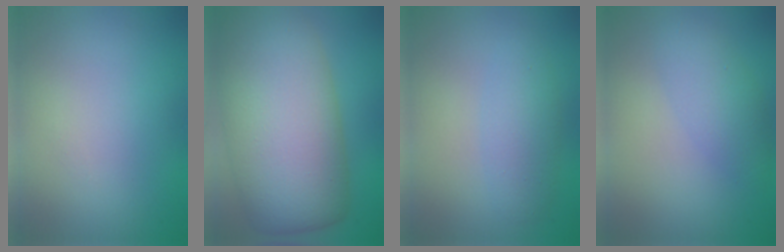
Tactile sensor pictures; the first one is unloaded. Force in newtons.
{"total": 13.2, "press": 13.1, "slide": 0.7}
{"total": 2.5, "press": 2.5, "slide": 0.2}
{"total": 2.7, "press": 2.7, "slide": 0.1}